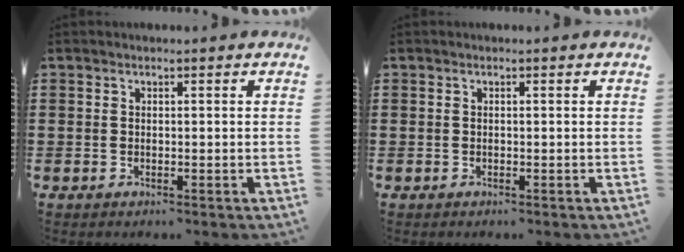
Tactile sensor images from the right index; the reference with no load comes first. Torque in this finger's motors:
{"motor_torque": [0.12, 0.16, 0.01, 0.00]}